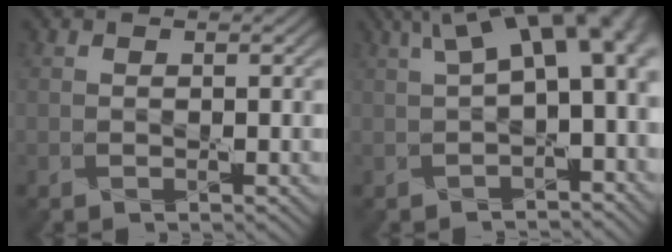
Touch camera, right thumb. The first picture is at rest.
{"total": 11.3, "force": [2.6, 5.0, 9.8], "torque": [-0.146, 0.012, 0.048]}